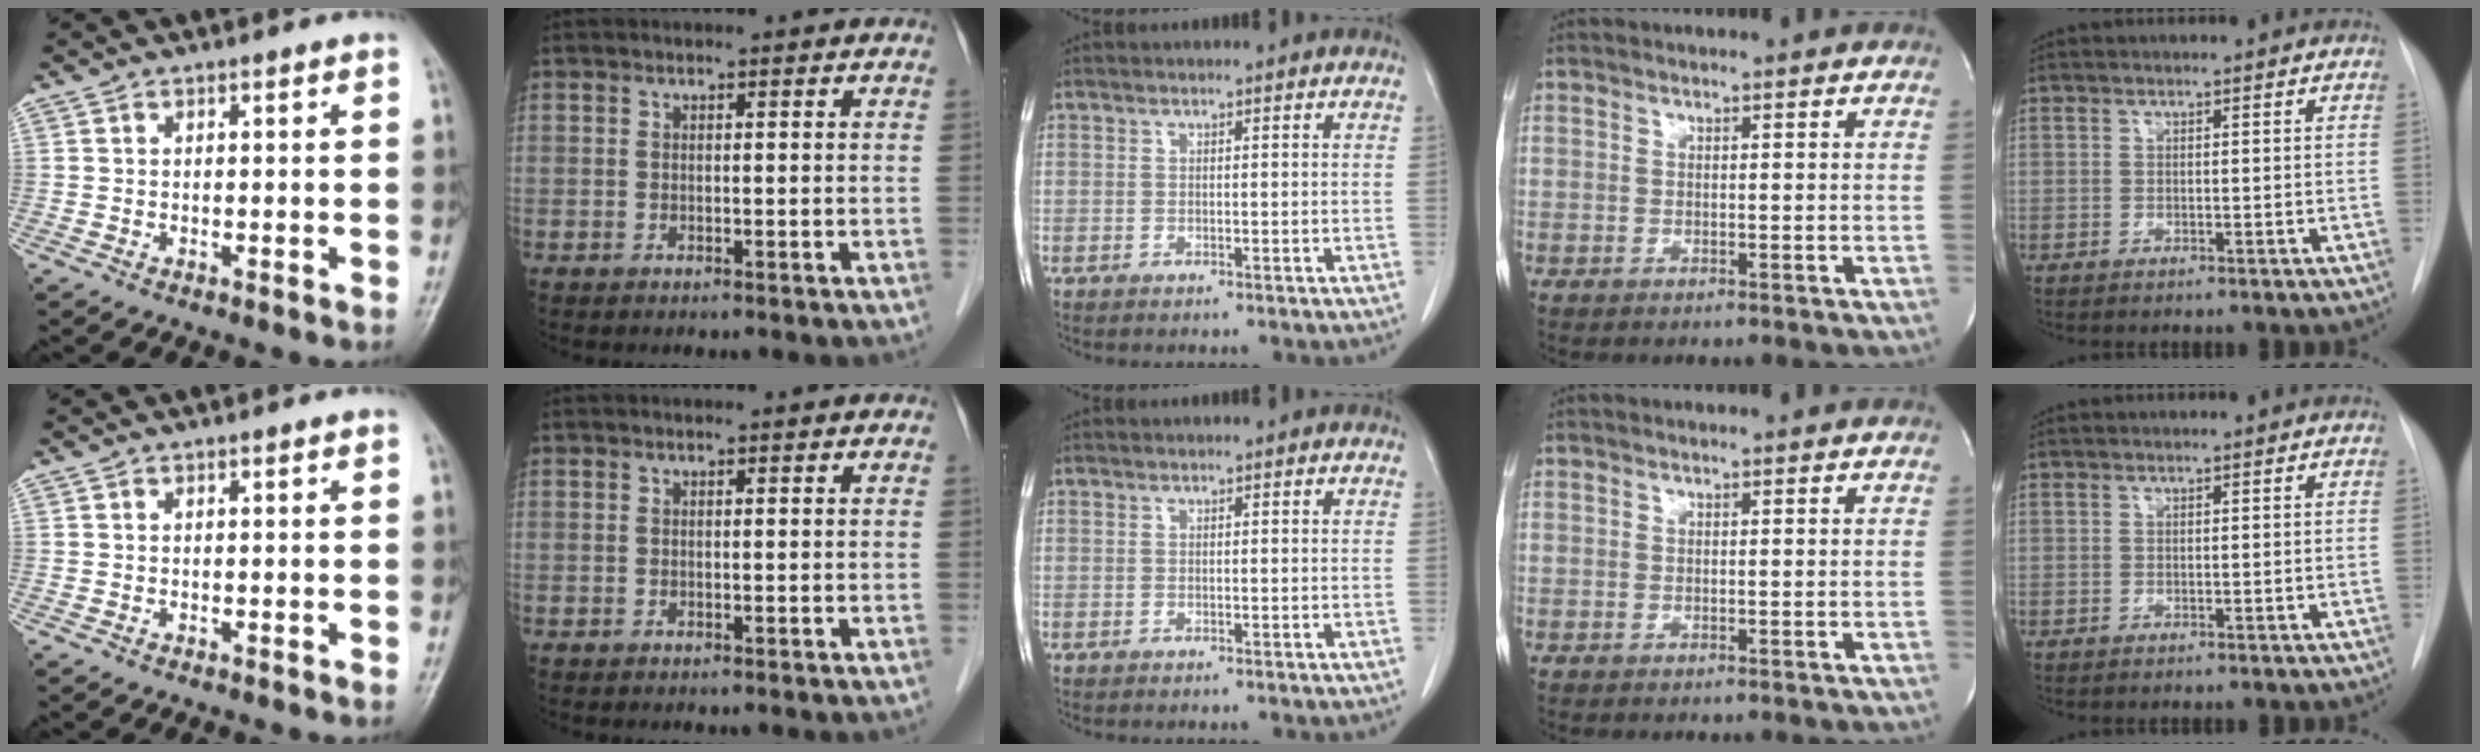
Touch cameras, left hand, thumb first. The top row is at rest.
{}